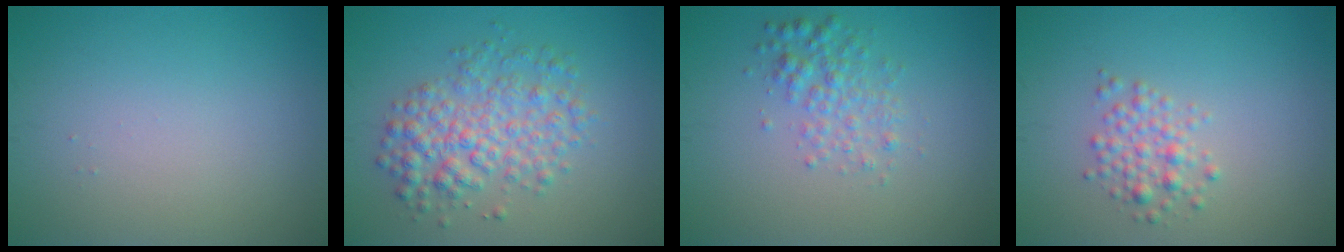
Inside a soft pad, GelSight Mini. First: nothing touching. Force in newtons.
{"total": 4.8, "press": 4.8, "slide": 0.0}
{"total": 2.5, "press": 2.5, "slide": 0.0}
{"total": 2.1, "press": 2.1, "slide": 0.2}